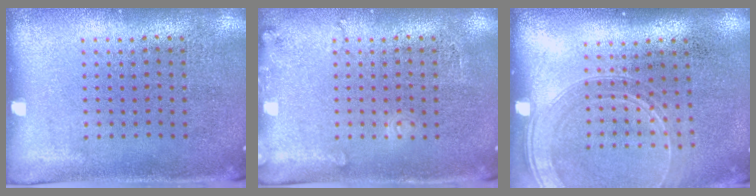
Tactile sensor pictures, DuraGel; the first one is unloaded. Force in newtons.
{"total": 1.3, "press": 1.3, "slide": 0.1}
{"total": 1.7, "press": 1.6, "slide": 0.7}